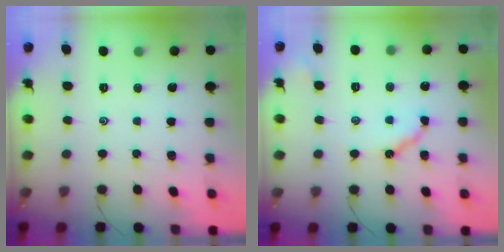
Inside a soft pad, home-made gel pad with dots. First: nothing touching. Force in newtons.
{"total": 8.8, "press": 8.7, "slide": 0.7}